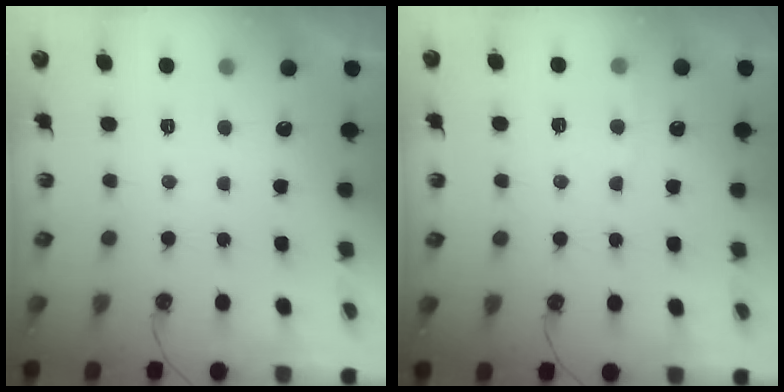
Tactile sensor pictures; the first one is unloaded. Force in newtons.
{"total": 5.5, "press": 5.5, "slide": 0.6}